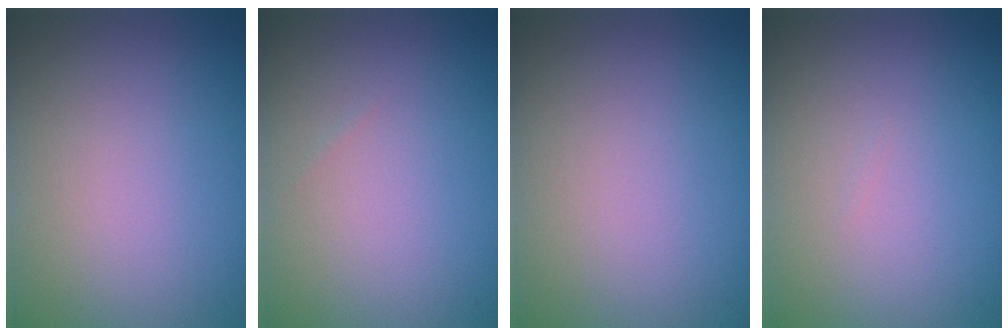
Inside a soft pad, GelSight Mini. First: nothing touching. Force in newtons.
{"total": 0.0}
{"total": 0.0}
{"total": 0.0}